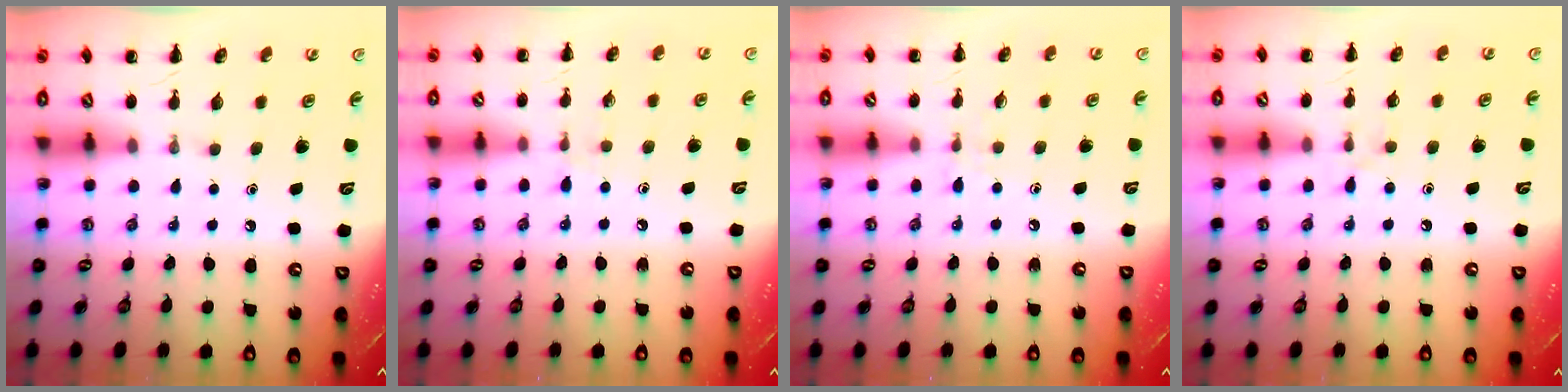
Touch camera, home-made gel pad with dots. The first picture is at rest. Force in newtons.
{"total": 5.4, "press": 5.0, "slide": 2.2}
{"total": 4.3, "press": 4.0, "slide": 1.5}
{"total": 6.0, "press": 5.6, "slide": 2.1}